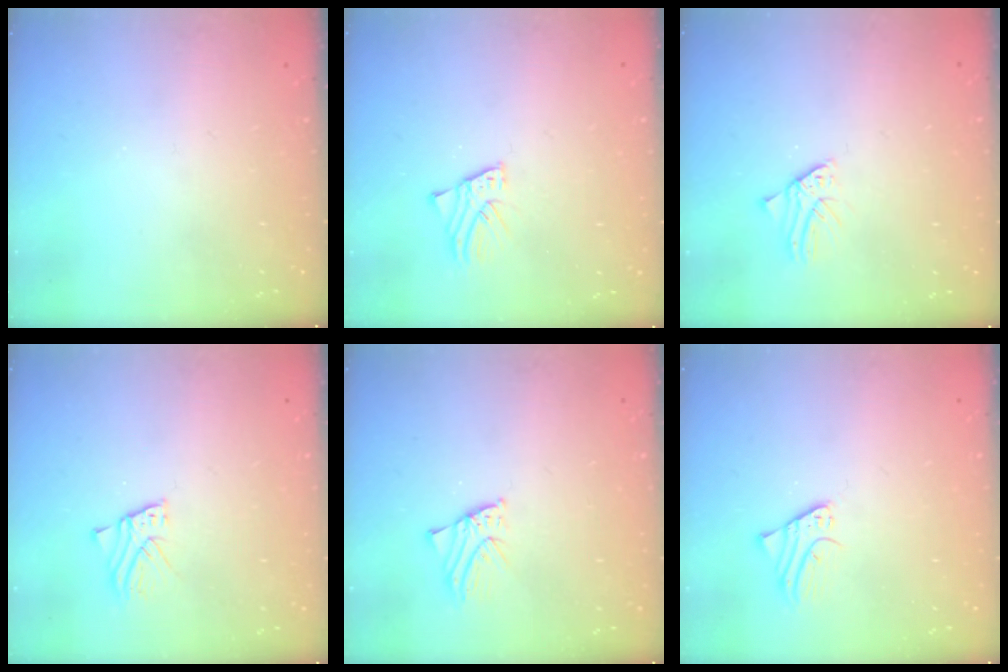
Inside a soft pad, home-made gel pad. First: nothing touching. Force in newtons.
{"total": 2.0, "press": 2.0, "slide": 0.1}
{"total": 1.1, "press": 1.1, "slide": 0.1}
{"total": 2.4, "press": 2.4, "slide": 0.2}
{"total": 1.9, "press": 1.9, "slide": 0.0}
{"total": 1.8, "press": 1.8, "slide": 0.1}